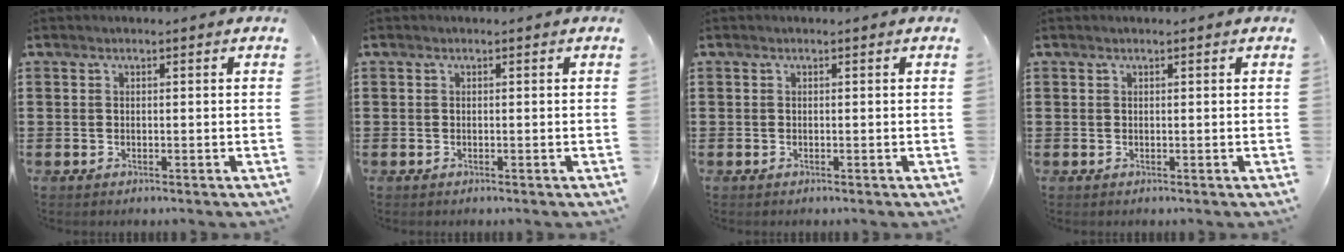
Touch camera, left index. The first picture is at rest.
{"total": 0.0}
{"total": 0.0}
{"total": 0.0}